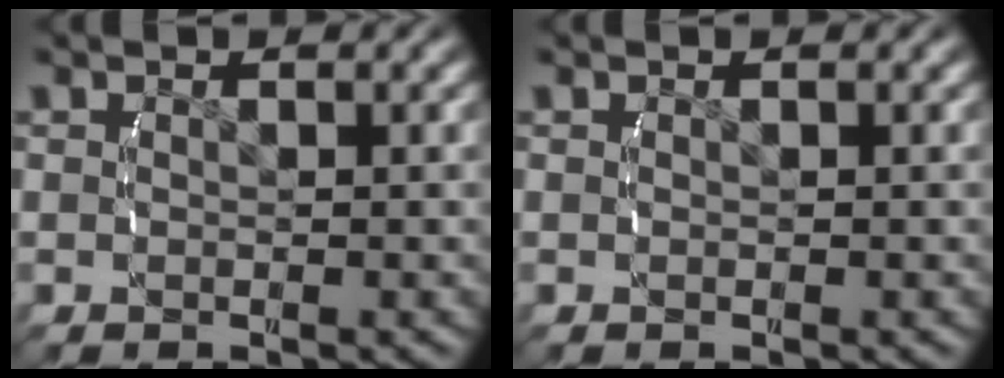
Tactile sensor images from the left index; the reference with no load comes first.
{"total": 0.0}